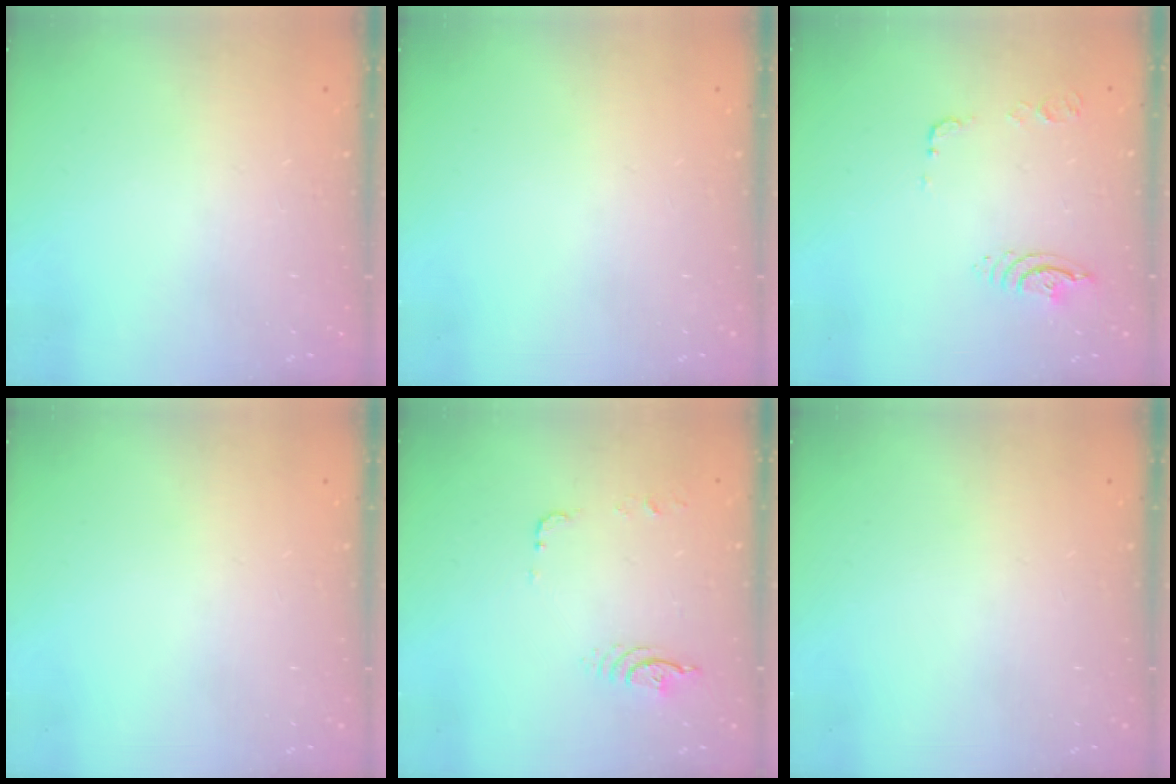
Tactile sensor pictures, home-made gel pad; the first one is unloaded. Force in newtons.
{"total": 0.0}
{"total": 9.4, "press": 9.4, "slide": 1.1}
{"total": 0.0}
{"total": 5.2, "press": 5.1, "slide": 1.1}
{"total": 0.0}